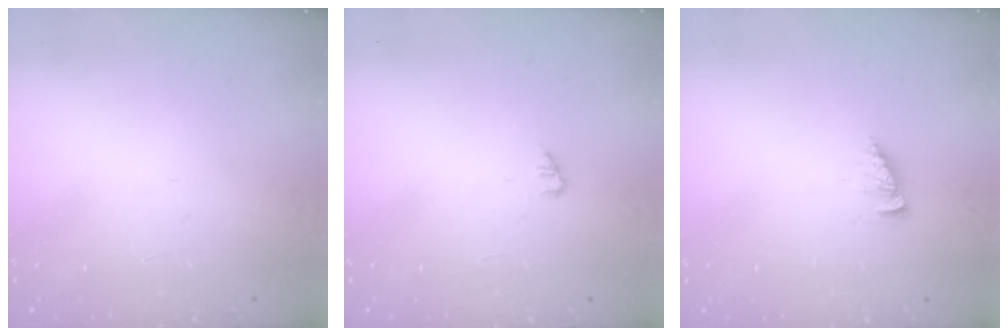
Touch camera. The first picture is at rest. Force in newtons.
{"total": 1.0, "press": 1.0, "slide": 0.2}
{"total": 2.5, "press": 2.5, "slide": 0.1}